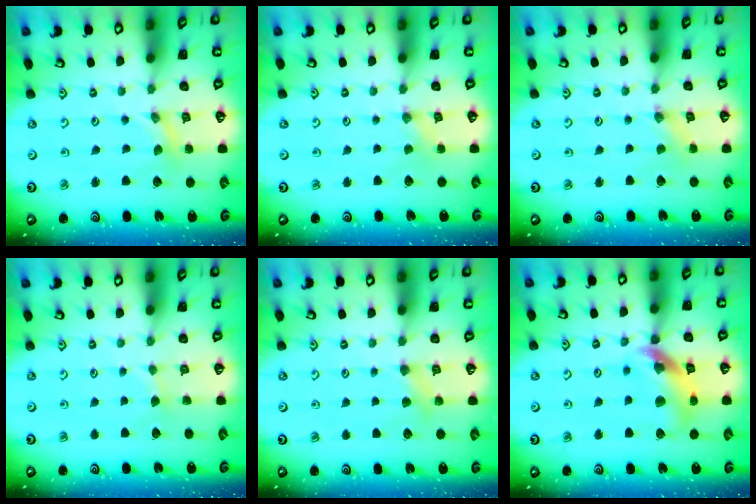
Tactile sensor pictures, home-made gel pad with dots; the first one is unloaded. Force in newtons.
{"total": 0.5, "press": 0.5, "slide": 0.2}
{"total": 0.0}
{"total": 1.3, "press": 1.3, "slide": 0.2}
{"total": 4.8, "press": 4.7, "slide": 0.7}
{"total": 13.8, "press": 13.7, "slide": 1.9}